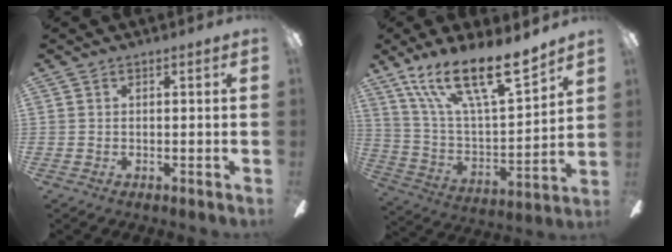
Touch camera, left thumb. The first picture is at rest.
{"total": 21.2, "force": [15.6, 6.6, 12.8], "torque": [-0.236, -0.094, 0.274]}